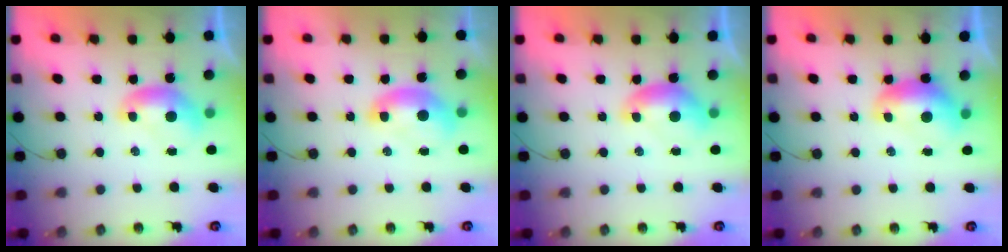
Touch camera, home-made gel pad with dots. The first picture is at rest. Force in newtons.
{"total": 2.4, "press": 2.3, "slide": 0.6}
{"total": 0.6, "press": 0.5, "slide": 0.3}
{"total": 1.5, "press": 1.4, "slide": 0.4}